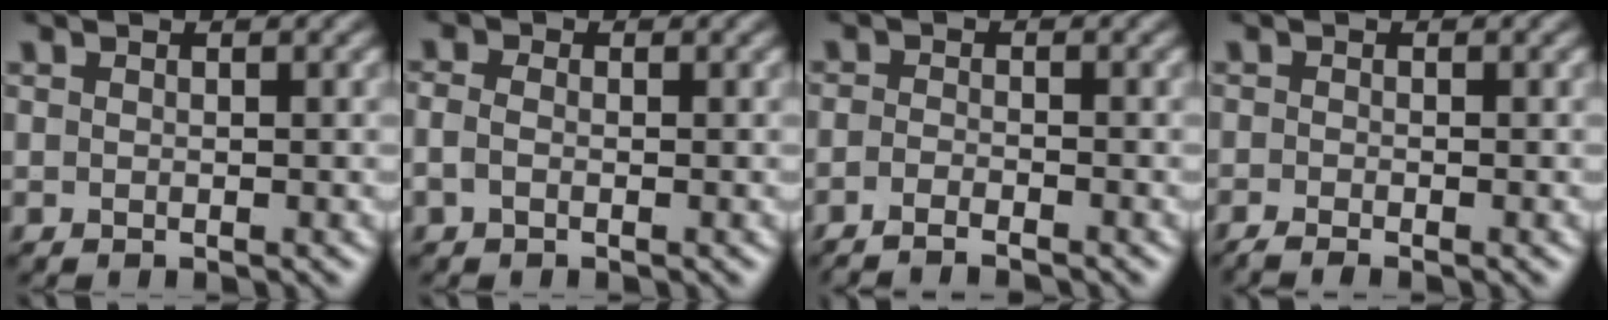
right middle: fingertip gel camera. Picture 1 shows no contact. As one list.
[{"total": 1.4, "force": [-0.4, 0.9, 1.0], "torque": [-0.026, 0.002, -0.013]}, {"total": 2.5, "force": [-1.8, 0.5, 1.6], "torque": [-0.029, -0.004, -0.038]}, {"total": 1.8, "force": [-1.3, 0.2, 1.2], "torque": [-0.019, -0.007, -0.030]}]